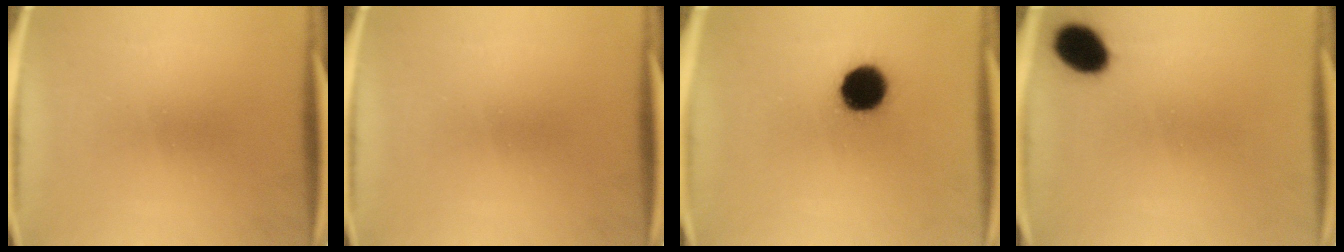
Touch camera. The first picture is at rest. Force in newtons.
{"total": 0.0}
{"total": 11.8}
{"total": 7.8}